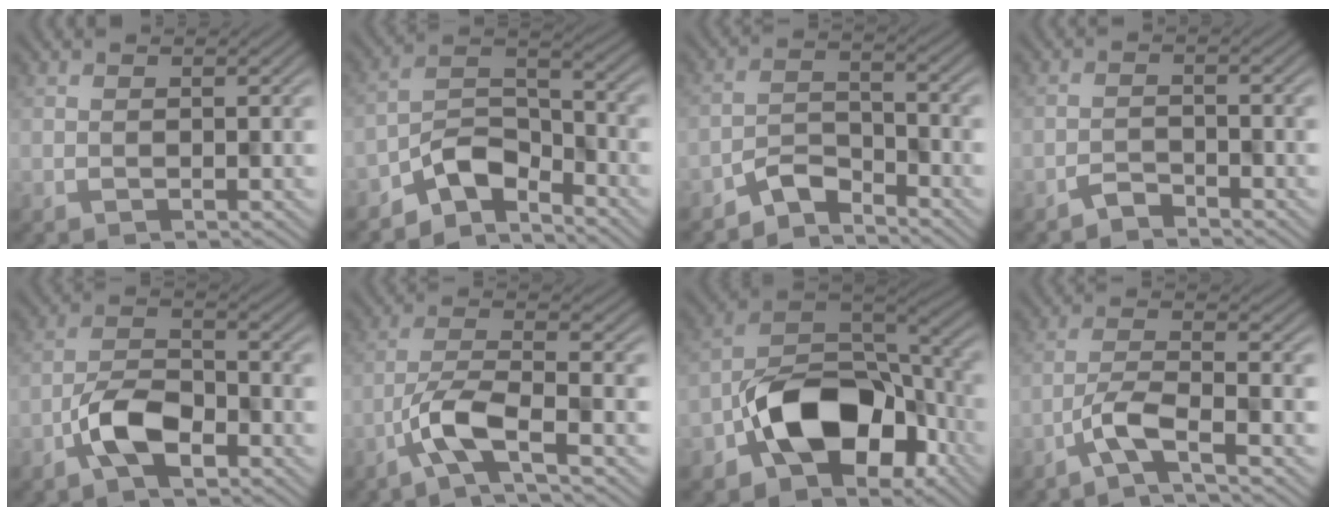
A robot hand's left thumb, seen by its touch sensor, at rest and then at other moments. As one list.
[{"total": 6.8, "force": [-5.4, 2.9, 3.0], "torque": [-0.040, 0.005, -0.121]}, {"total": 4.0, "force": [-3.7, 1.0, 1.1], "torque": [-0.019, 0.006, -0.082]}, {"total": 1.7, "force": [-1.7, 0.2, -0.1], "torque": [0.007, 0.007, -0.037]}, {"total": 6.3, "force": [-3.4, 3.0, 4.4], "torque": [-0.080, 0.008, -0.077]}, {"total": 5.9, "force": [-3.4, 1.2, 4.6], "torque": [-0.091, 0.006, -0.076]}, {"total": 12.7, "force": [-5.5, 8.1, 8.1], "torque": [-0.130, -0.012, -0.114]}, {"total": 4.1, "force": [-2.7, 0.4, 3.1], "torque": [-0.056, 0.007, -0.067]}]